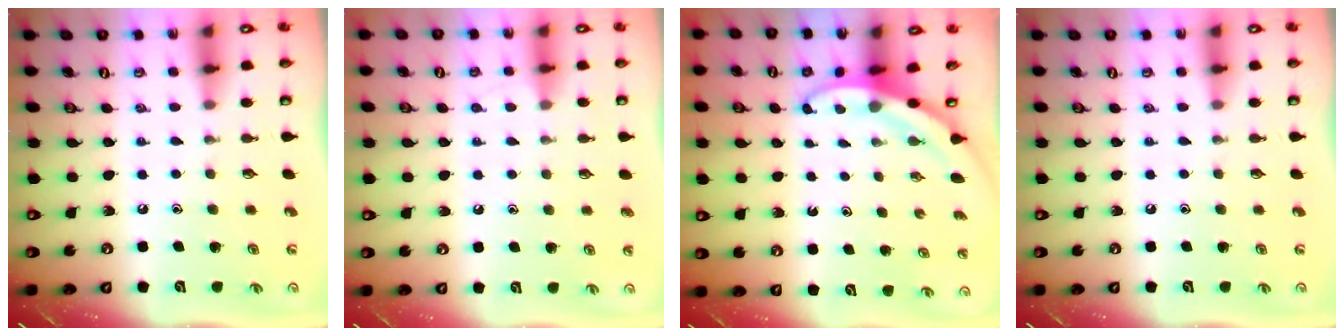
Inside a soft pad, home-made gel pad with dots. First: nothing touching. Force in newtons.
{"total": 2.4, "press": 2.4, "slide": 0.3}
{"total": 3.5, "press": 3.5, "slide": 0.1}
{"total": 0.0}